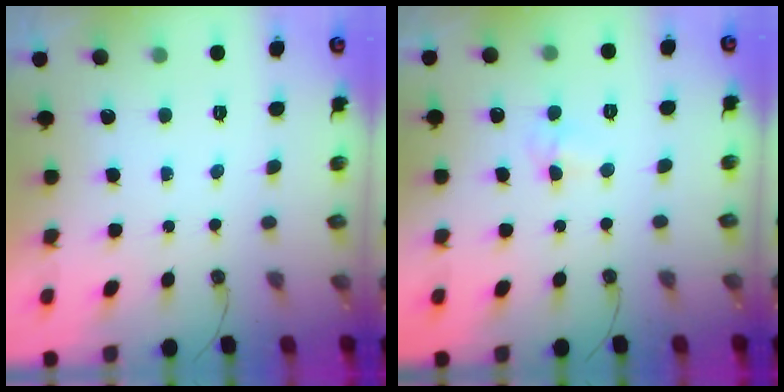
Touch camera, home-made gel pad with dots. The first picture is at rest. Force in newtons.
{"total": 3.0, "press": 2.8, "slide": 1.1}